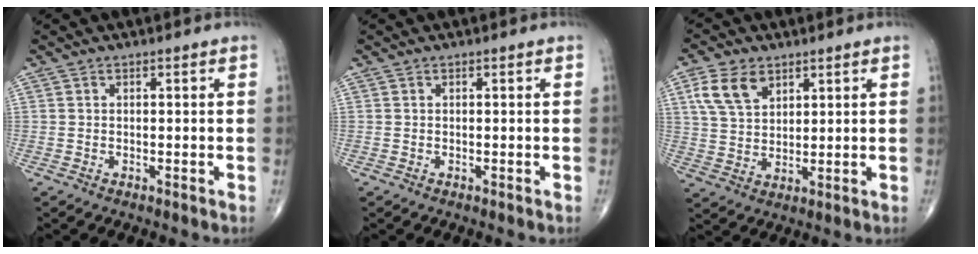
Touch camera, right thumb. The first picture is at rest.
{"total": 0.0}
{"total": 8.3, "force": [4.1, 5.3, 5.0], "torque": [-0.084, -0.009, 0.084]}